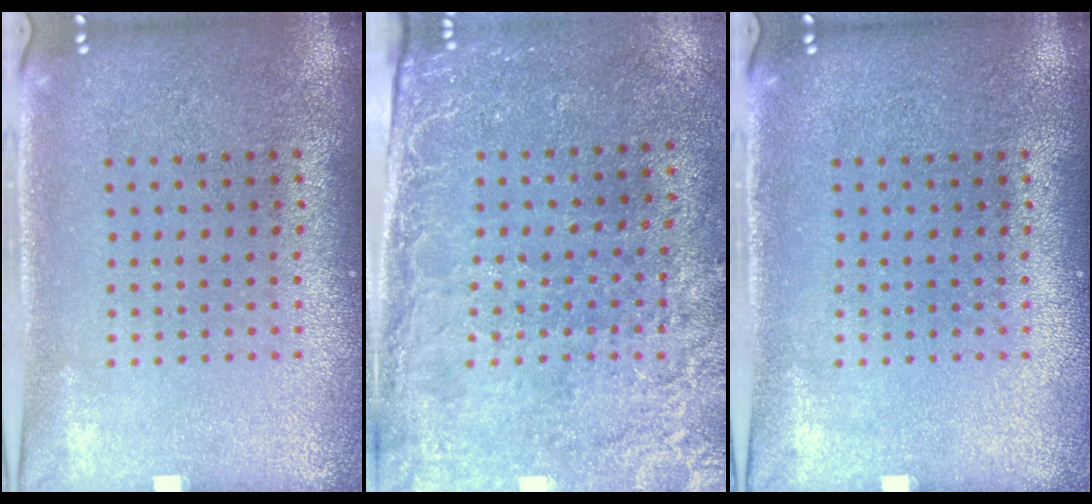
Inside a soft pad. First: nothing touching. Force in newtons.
{"total": 2.6, "press": 2.4, "slide": 1.1}
{"total": 0.0}